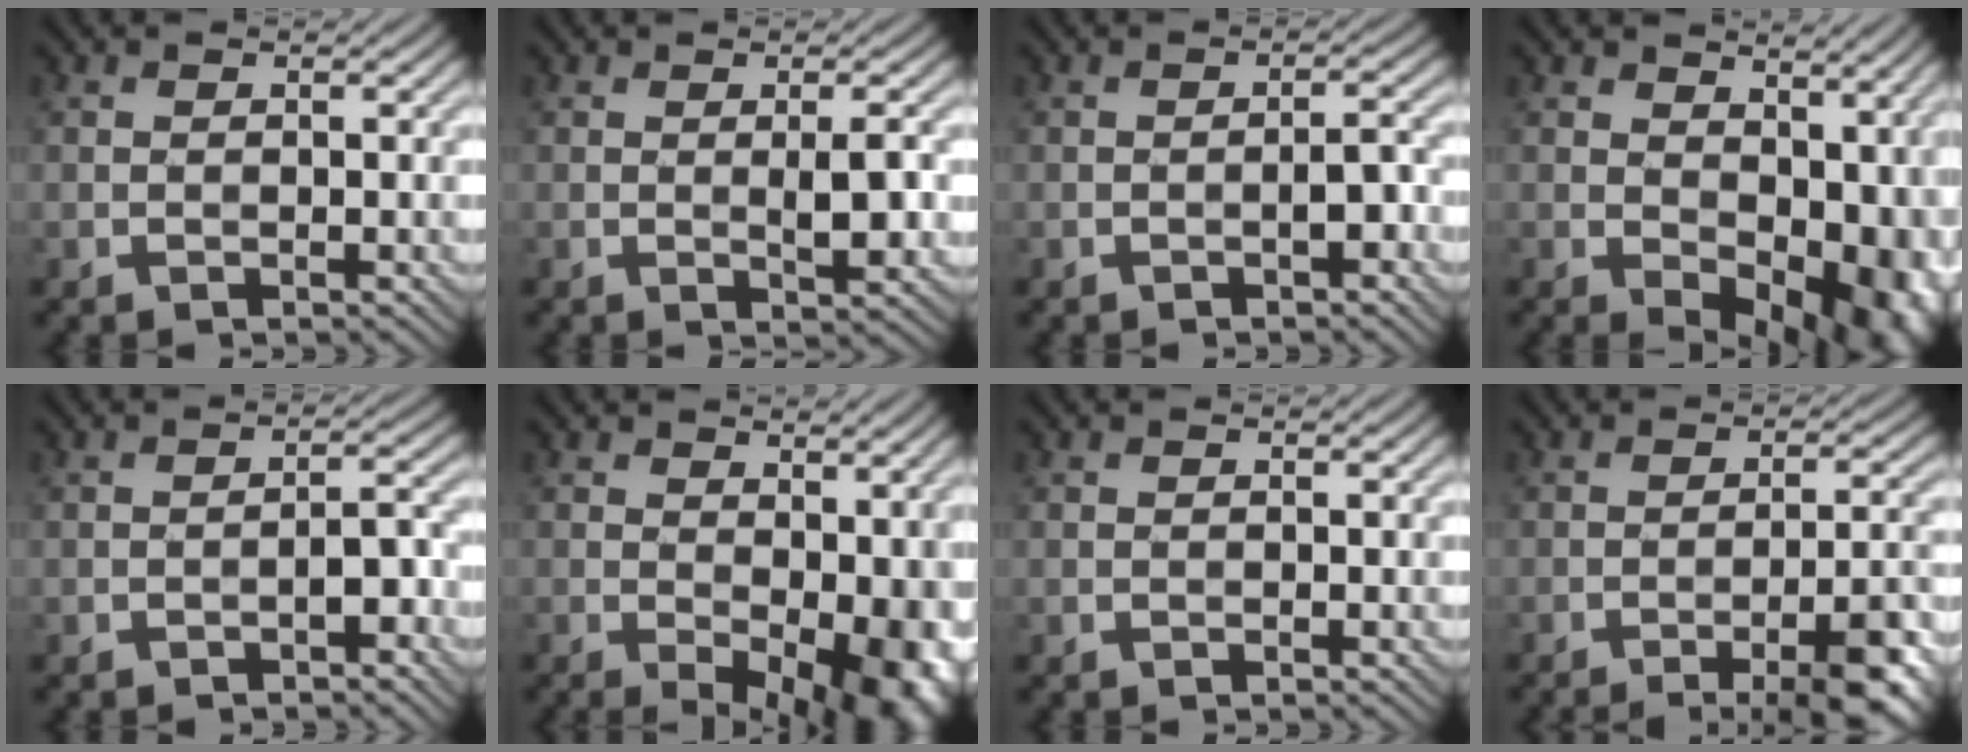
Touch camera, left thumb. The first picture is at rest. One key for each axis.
{"total": 2.9, "fx": -0.1, "fy": 0.7, "fz": 2.8, "tx": -0.050, "ty": -0.001, "tz": -0.001}
{"total": 2.0, "fx": -1.1, "fy": 0.6, "fz": 1.6, "tx": -0.022, "ty": 0.007, "tz": -0.022}
{"total": 13.8, "fx": 1.2, "fy": 8.4, "fz": 10.9, "tx": -0.122, "ty": -0.018, "tz": 0.049}
{"total": 2.3, "fx": -1.5, "fy": 0.7, "fz": 1.7, "tx": -0.022, "ty": 0.011, "tz": -0.025}
{"total": 12.8, "fx": -0.6, "fy": 7.1, "fz": 10.7, "tx": -0.125, "ty": -0.022, "tz": 0.025}
{"total": 0.0}
{"total": 7.8, "fx": -4.9, "fy": 1.2, "fz": 6.0, "tx": -0.086, "ty": 0.007, "tz": -0.069}